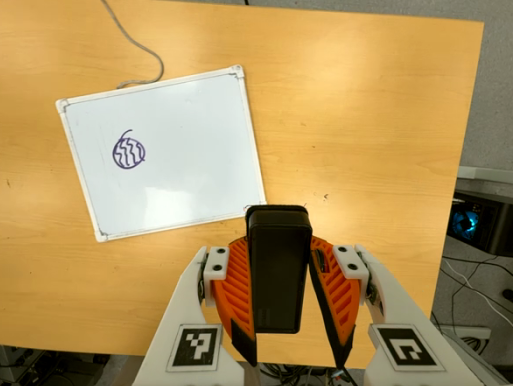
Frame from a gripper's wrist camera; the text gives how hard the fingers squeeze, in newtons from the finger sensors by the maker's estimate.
{"total": 6.3, "left": 5.0, "right": 7.7}